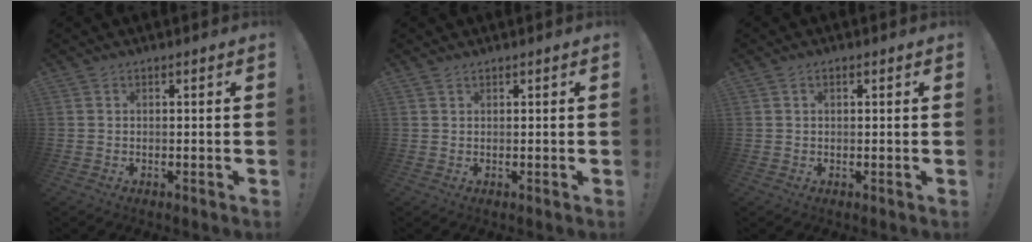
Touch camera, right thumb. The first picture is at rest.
{"total": 0.8, "force": [0.7, 0.2, 0.2], "torque": [0.001, -0.003, 0.014]}
{"total": 0.7, "force": [0.3, 0.4, 0.5], "torque": [-0.003, -0.001, 0.003]}